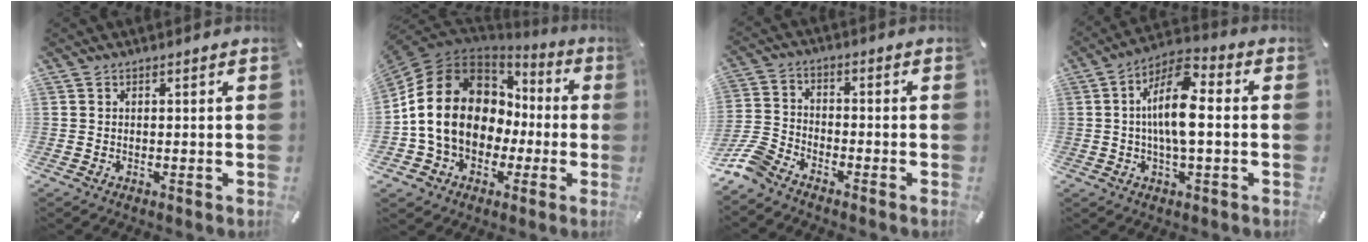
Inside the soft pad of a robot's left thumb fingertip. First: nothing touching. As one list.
[{"total": 16.7, "force": [-0.7, 14.0, 9.2], "torque": [-0.205, 0.002, -0.014]}, {"total": 7.5, "force": [-6.3, 3.1, 2.9], "torque": [-0.087, 0.013, -0.130]}, {"total": 12.4, "force": [0.1, 4.6, 11.5], "torque": [-0.228, 0.006, 0.000]}]